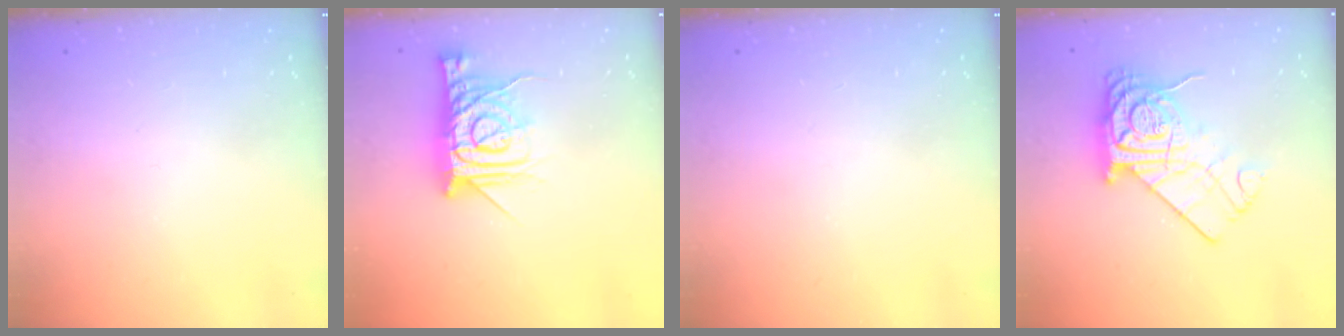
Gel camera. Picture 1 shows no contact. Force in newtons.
{"total": 14.3, "press": 14.3, "slide": 1.0}
{"total": 0.0}
{"total": 18.7, "press": 18.7, "slide": 1.0}